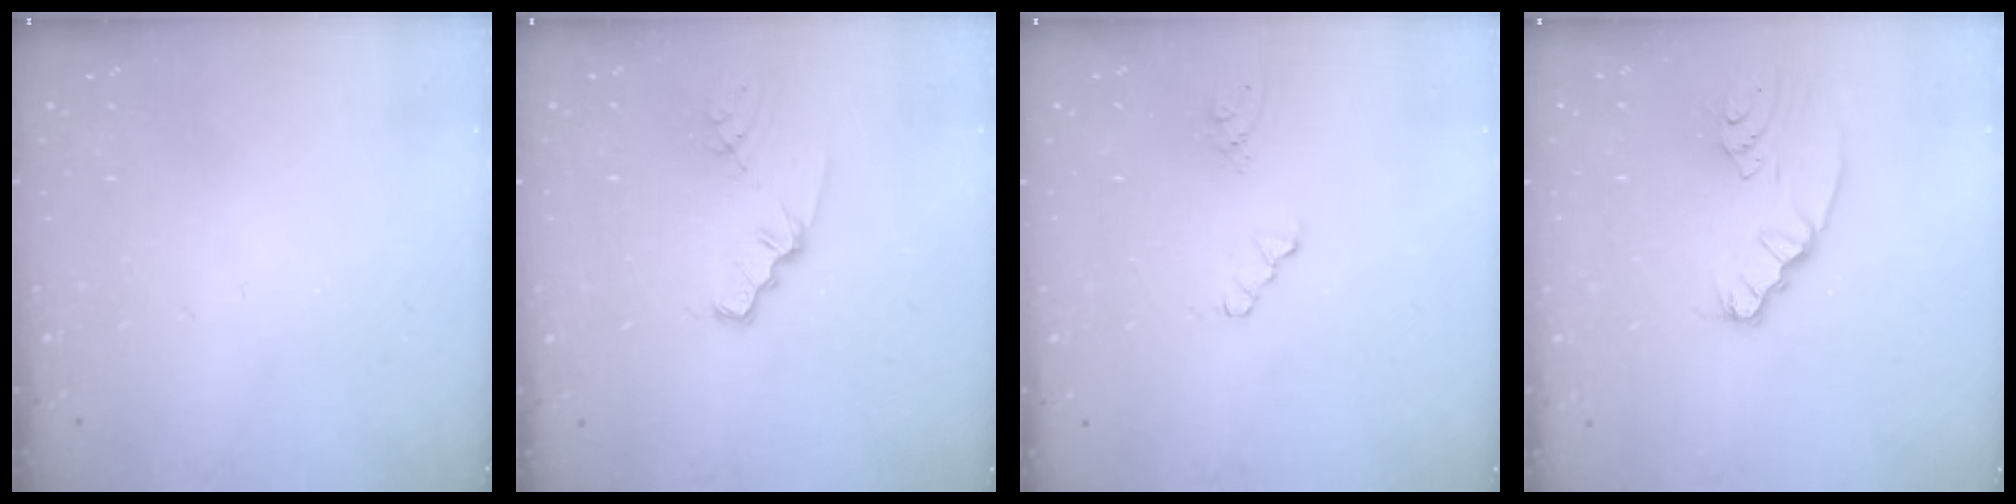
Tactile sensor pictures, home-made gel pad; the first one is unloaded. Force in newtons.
{"total": 1.6, "press": 1.6, "slide": 0.3}
{"total": 3.2, "press": 3.2, "slide": 0.5}
{"total": 2.8, "press": 2.8, "slide": 0.3}